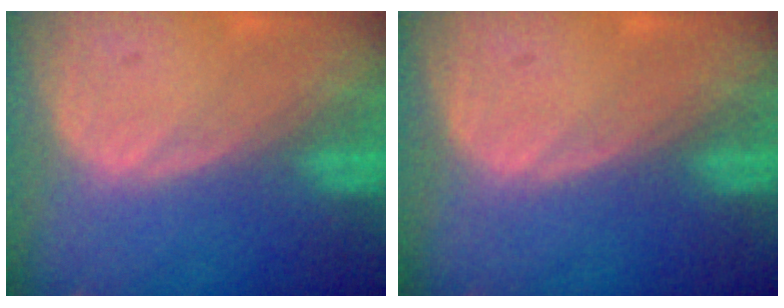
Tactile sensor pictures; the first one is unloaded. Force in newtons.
{"total": 0.0}